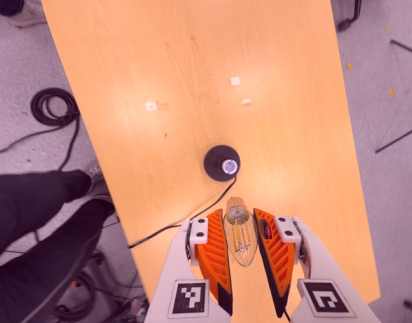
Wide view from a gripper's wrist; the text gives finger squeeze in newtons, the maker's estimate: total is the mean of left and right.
{"total": 9.6, "left": 9.3, "right": 10.0}